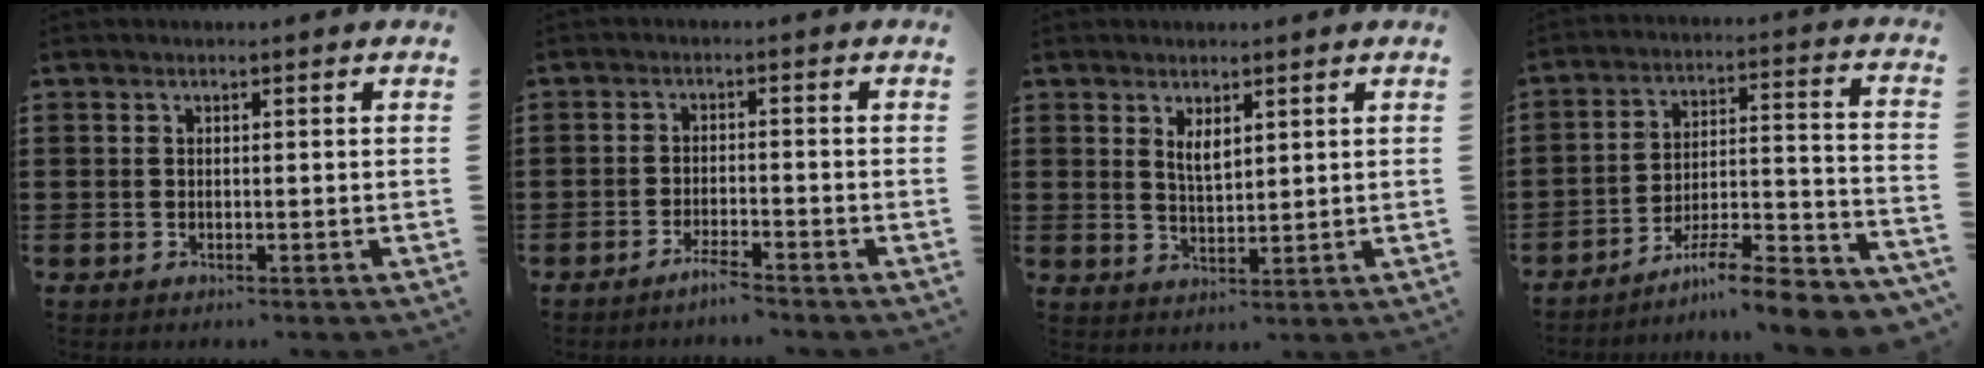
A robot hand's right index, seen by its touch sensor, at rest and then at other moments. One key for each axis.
{"total": 2.6, "fx": -2.3, "fy": 0.0, "fz": 1.0, "tx": -0.018, "ty": 0.002, "tz": -0.045}
{"total": 2.7, "fx": 1.6, "fy": 1.0, "fz": 2.0, "tx": -0.042, "ty": 0.002, "tz": 0.028}
{"total": 8.4, "fx": -7.4, "fy": 0.2, "fz": 4.0, "tx": -0.054, "ty": 0.003, "tz": -0.145}